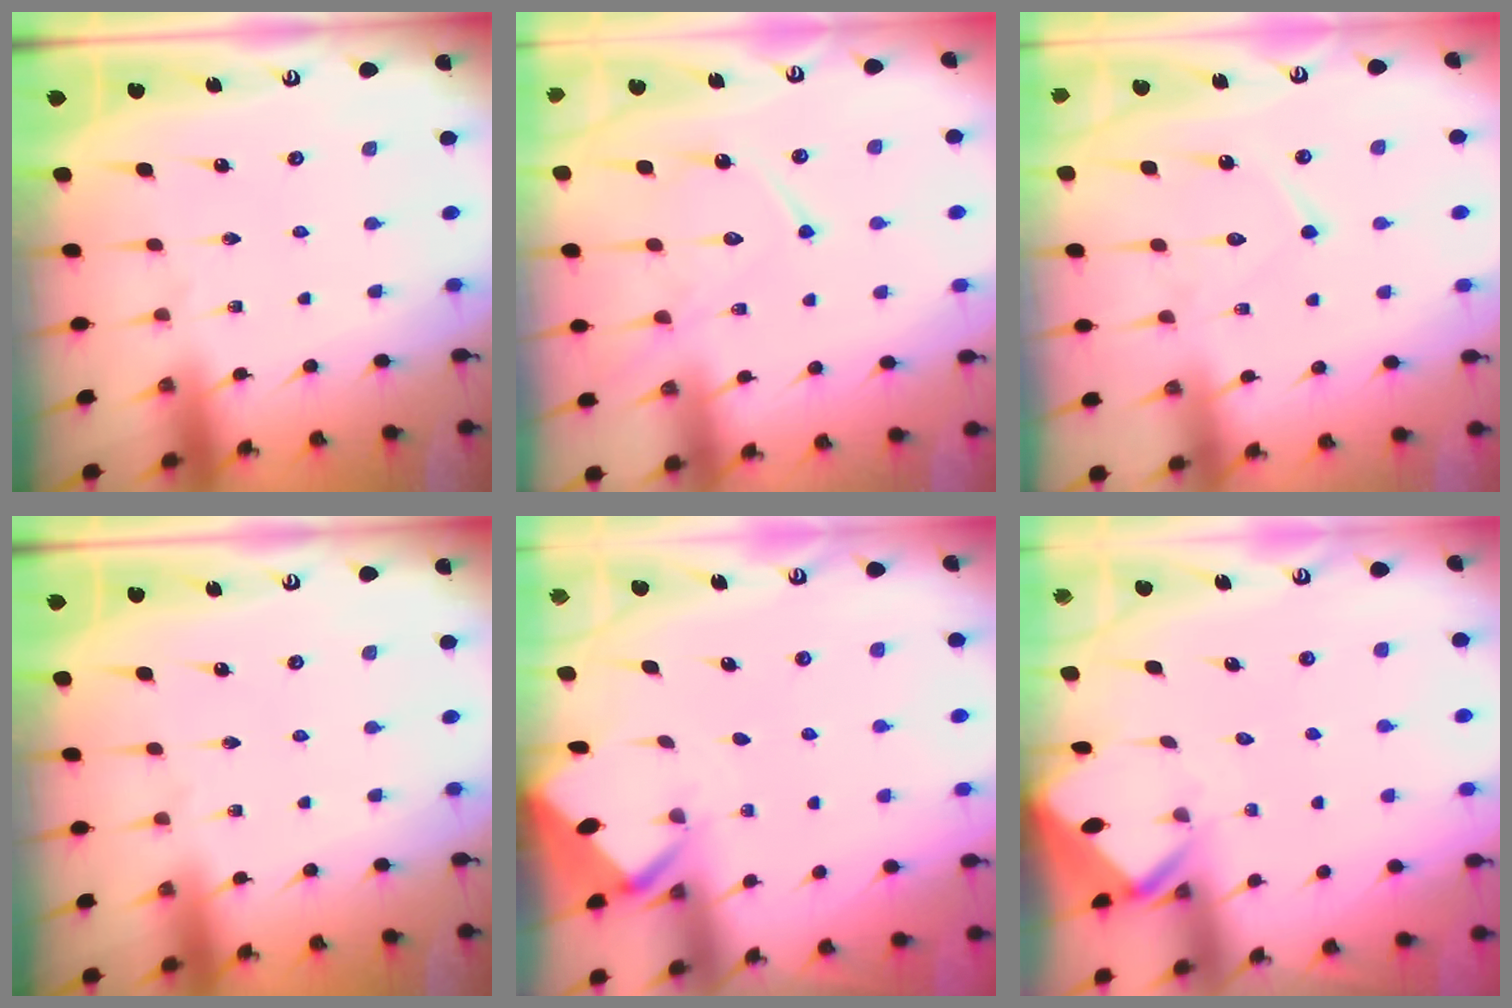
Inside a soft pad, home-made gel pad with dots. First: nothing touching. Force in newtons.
{"total": 13.6, "press": 13.6, "slide": 1.3}
{"total": 9.4, "press": 9.4, "slide": 0.7}
{"total": 0.0}
{"total": 2.5, "press": 2.5, "slide": 0.1}
{"total": 3.0, "press": 3.0, "slide": 0.4}